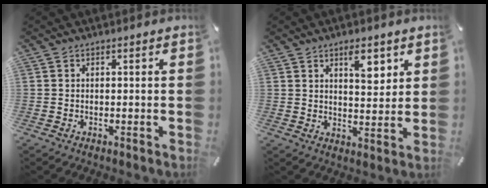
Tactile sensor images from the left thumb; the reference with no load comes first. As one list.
[{"total": 6.5, "force": [4.0, 3.1, 4.1], "torque": [-0.043, -0.025, 0.061]}]